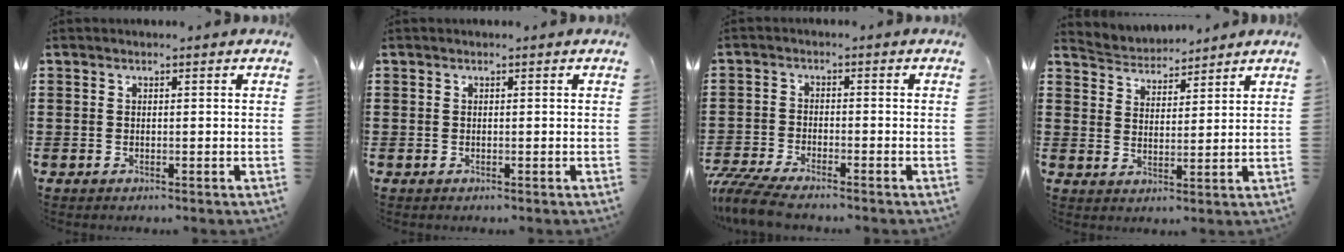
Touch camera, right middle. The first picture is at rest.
{"total": 0.0}
{"total": 5.0, "force": [-4.7, 0.4, 1.8], "torque": [-0.055, -0.012, -0.097]}
{"total": 3.5, "force": [3.4, 0.6, -0.7], "torque": [-0.006, -0.021, 0.059]}